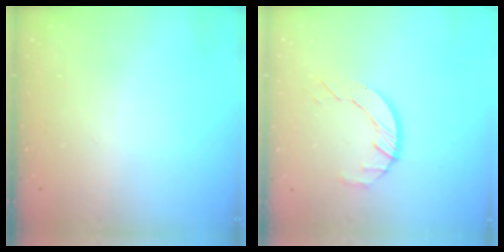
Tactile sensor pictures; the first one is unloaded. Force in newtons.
{"total": 7.3, "press": 7.2, "slide": 0.7}